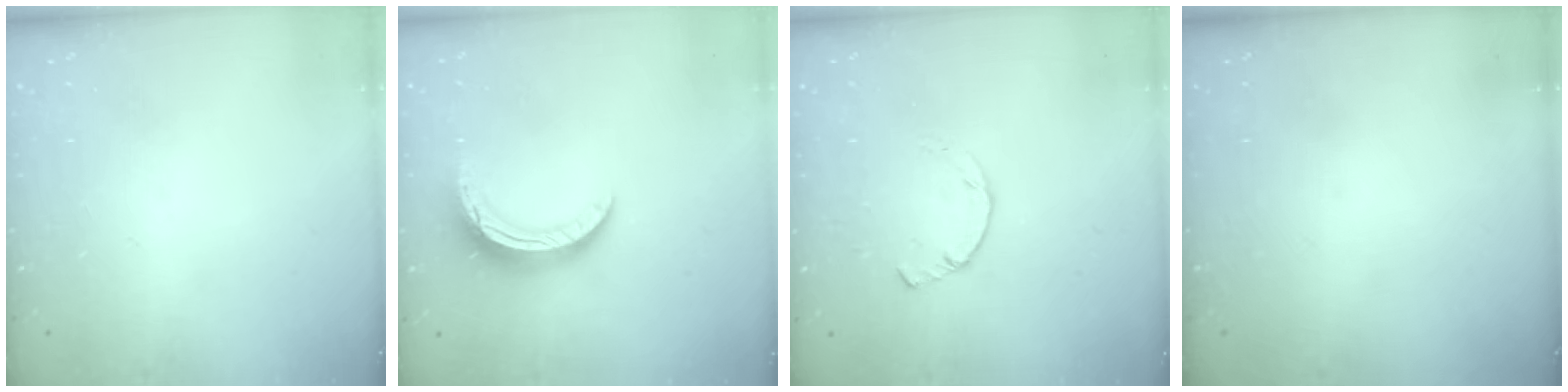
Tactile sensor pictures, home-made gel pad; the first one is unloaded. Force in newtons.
{"total": 10.1, "press": 10.1, "slide": 0.1}
{"total": 2.3, "press": 2.3, "slide": 0.1}
{"total": 0.0}